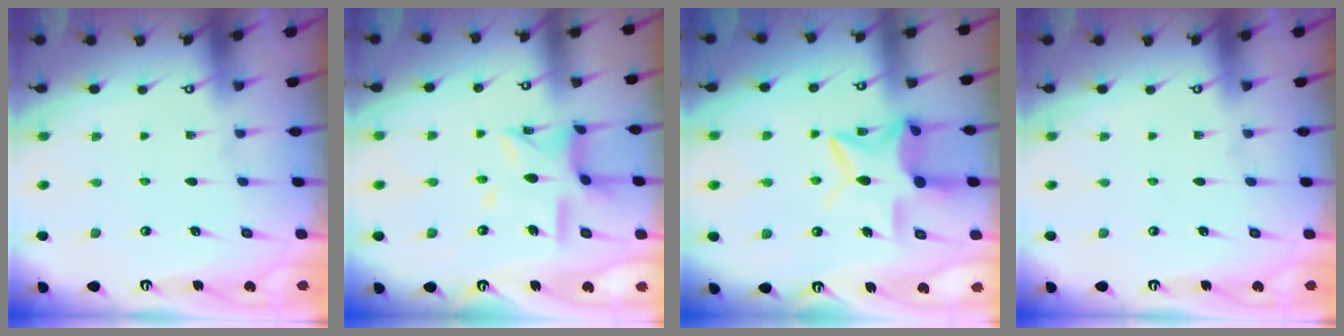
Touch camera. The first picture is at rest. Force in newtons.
{"total": 12.5, "press": 12.5, "slide": 1.1}
{"total": 12.2, "press": 12.2, "slide": 1.1}
{"total": 0.0}